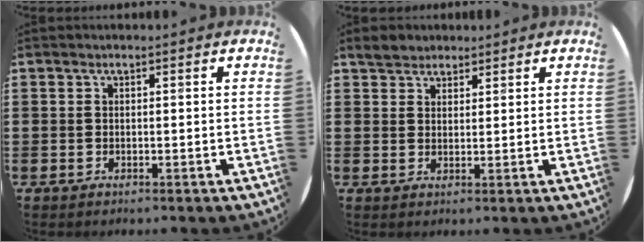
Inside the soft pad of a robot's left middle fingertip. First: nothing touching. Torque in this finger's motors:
{"motor_torque": [0.35, -0.33, 0.04, 0.01]}